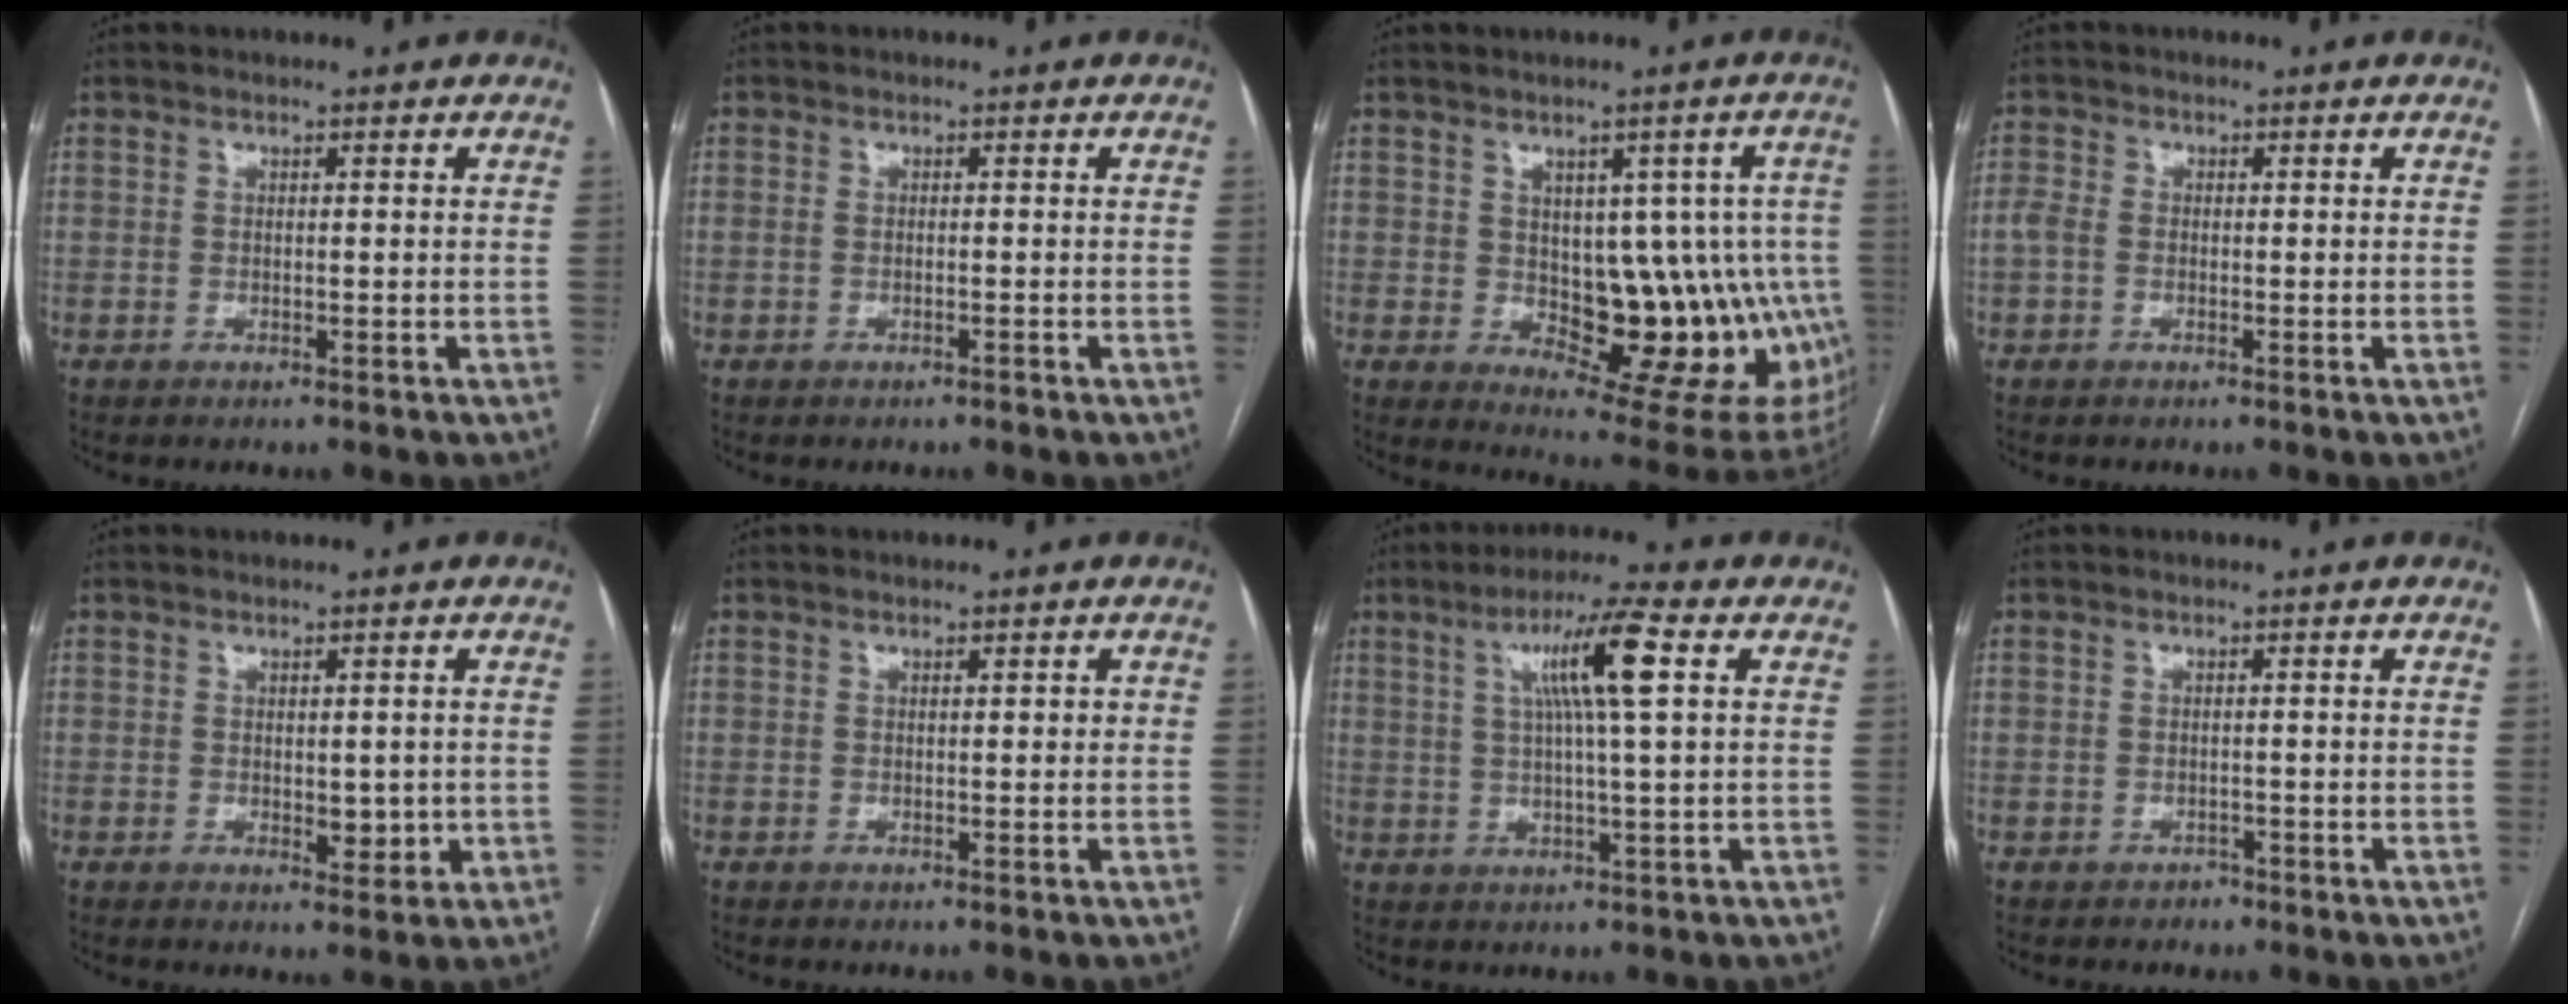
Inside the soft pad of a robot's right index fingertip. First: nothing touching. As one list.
[{"total": 0.7, "force": [-0.5, 0.3, 0.4], "torque": [-0.010, 0.006, -0.005]}, {"total": 16.0, "force": [-1.3, 7.8, 13.9], "torque": [-0.123, 0.017, 0.005]}, {"total": 2.1, "force": [-0.5, 1.6, 1.3], "torque": [-0.036, 0.011, -0.009]}, {"total": 3.3, "force": [-0.3, 1.8, 2.8], "torque": [-0.032, -0.003, 0.003]}, {"total": 0.9, "force": [0.3, 0.4, 0.7], "torque": [-0.009, 0.003, 0.003]}, {"total": 9.2, "force": [2.8, -0.4, 8.7], "torque": [-0.154, 0.009, 0.046]}, {"total": 1.2, "force": [-0.8, 0.9, -0.1], "torque": [-0.003, 0.002, -0.015]}]